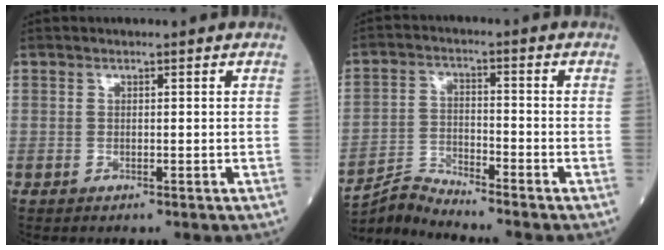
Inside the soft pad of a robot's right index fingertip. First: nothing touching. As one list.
[{"total": 5.7, "force": [-5.5, -1.5, -0.9], "torque": [0.001, -0.009, -0.105]}]